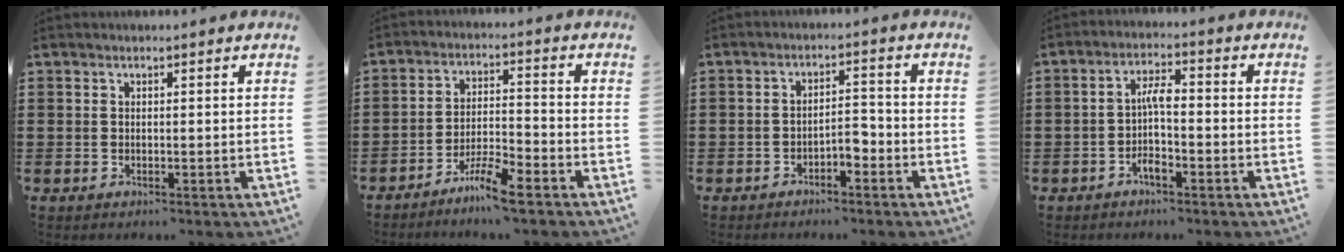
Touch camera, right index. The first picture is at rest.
{"total": 6.1, "force": [-5.0, 0.3, 3.4], "torque": [-0.070, -0.001, -0.096]}
{"total": 2.8, "force": [-2.2, 1.0, 1.6], "torque": [-0.032, 0.006, -0.044]}
{"total": 4.5, "force": [-1.3, 1.4, 4.0], "torque": [-0.079, 0.005, -0.027]}